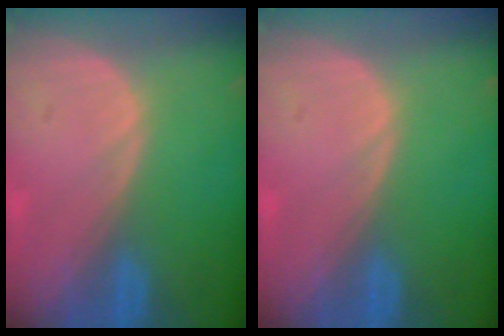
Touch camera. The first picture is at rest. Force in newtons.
{"total": 0.0}